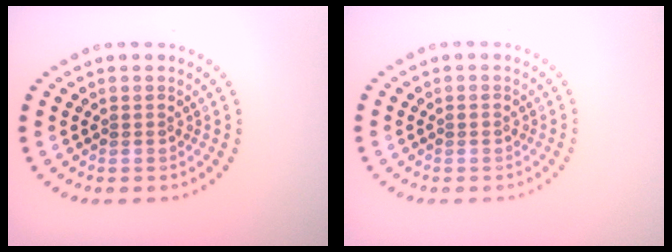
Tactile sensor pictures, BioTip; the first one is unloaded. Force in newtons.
{"total": 0.5, "press": 0.4, "slide": 0.3}